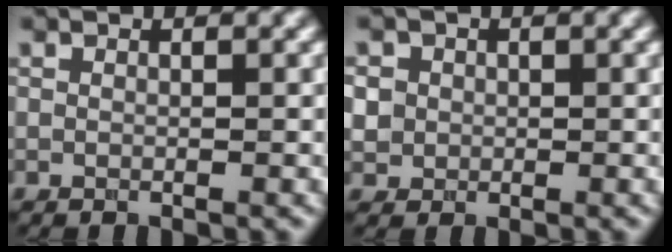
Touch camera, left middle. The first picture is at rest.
{"total": 2.5, "force": [0.3, 2.3, 0.7], "torque": [-0.010, 0.009, 0.011]}